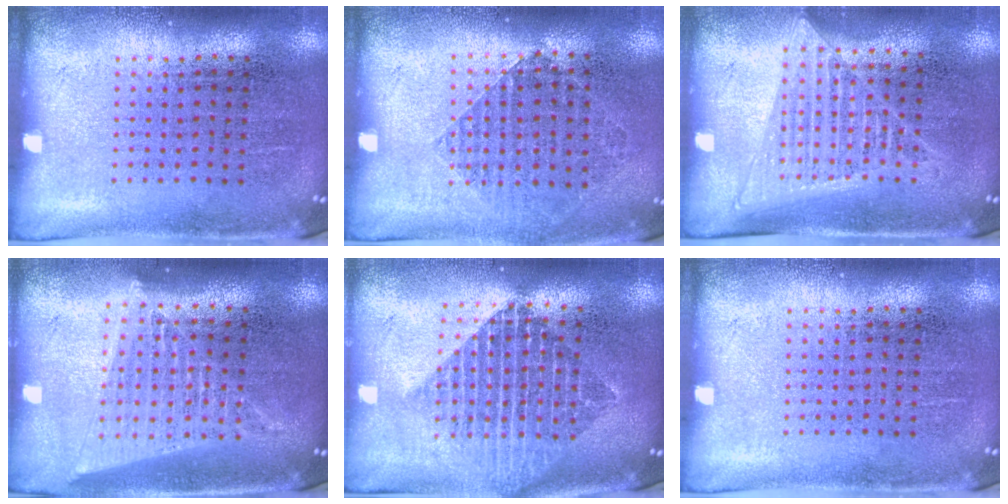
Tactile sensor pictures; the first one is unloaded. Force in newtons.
{"total": 0.9, "press": 0.9, "slide": 0.2}
{"total": 1.4, "press": 1.2, "slide": 0.6}
{"total": 1.7, "press": 1.6, "slide": 0.7}
{"total": 2.0, "press": 1.6, "slide": 1.2}
{"total": 0.0}